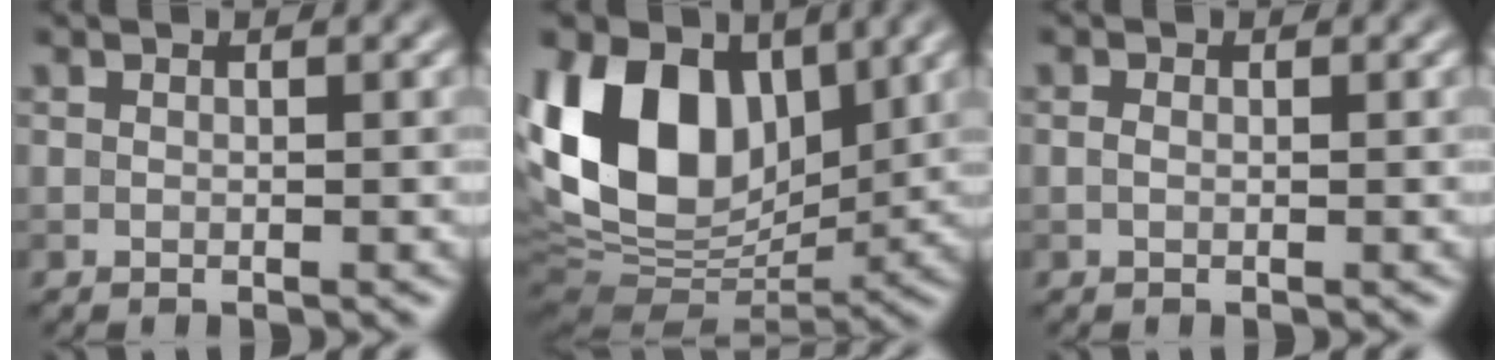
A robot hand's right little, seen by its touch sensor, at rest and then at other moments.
{"total": 13.7, "force": [3.5, 9.1, 9.6], "torque": [-0.191, 0.006, 0.058]}
{"total": 0.5, "force": [-0.1, 0.4, 0.4], "torque": [-0.010, 0.001, -0.001]}